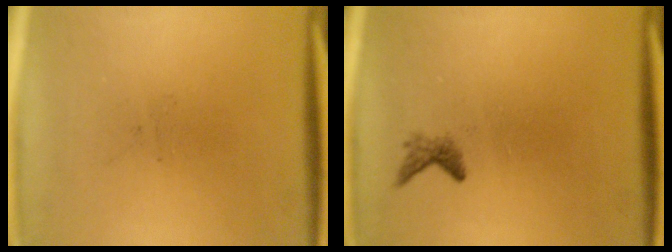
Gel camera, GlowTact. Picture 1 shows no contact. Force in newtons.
{"total": 1.1}